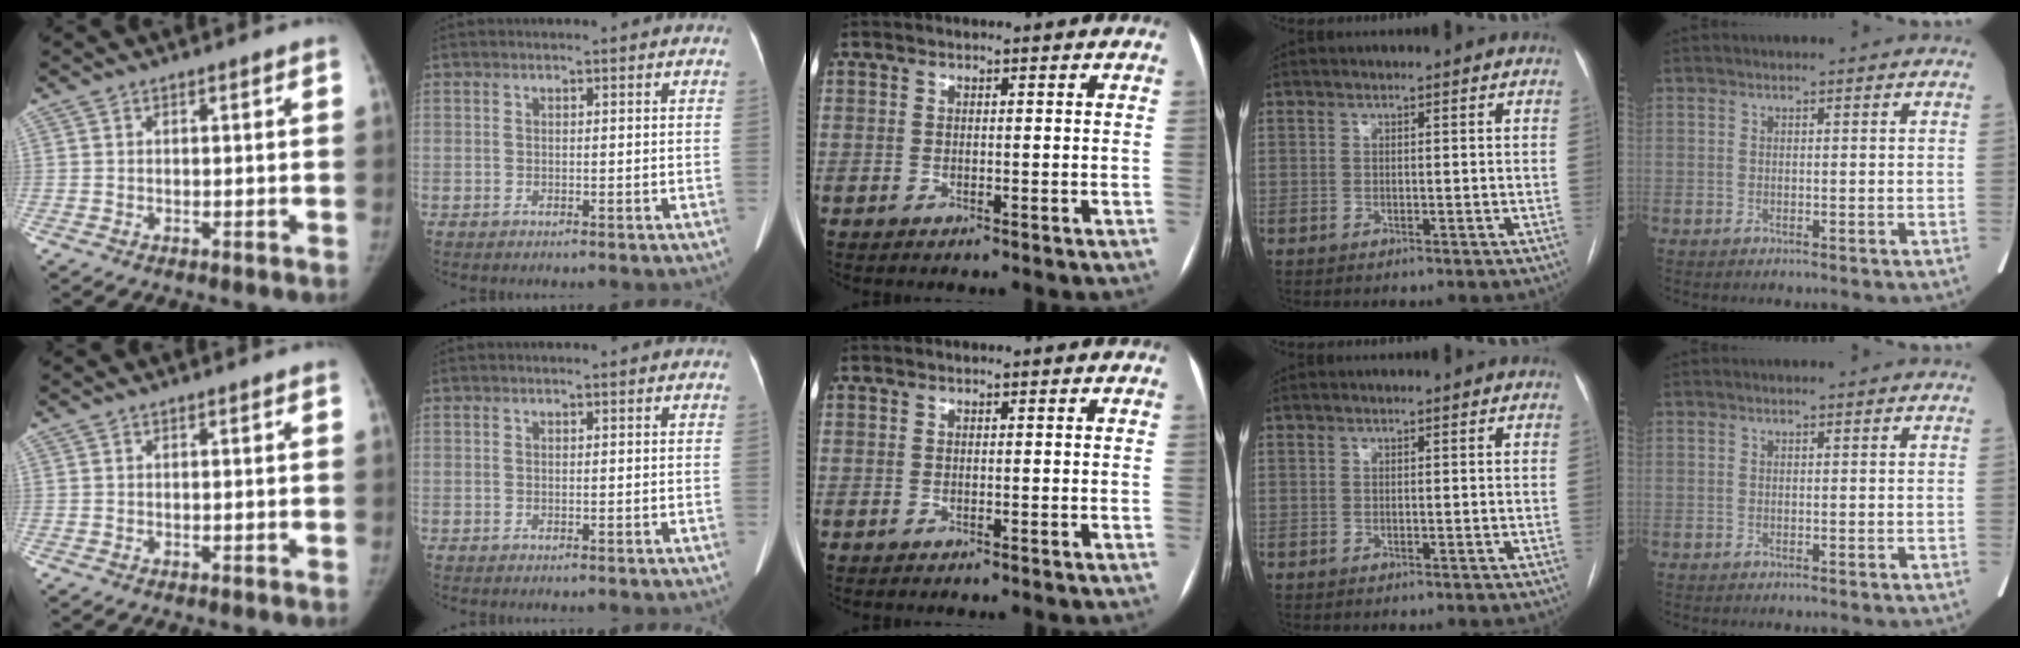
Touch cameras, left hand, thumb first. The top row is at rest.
{}